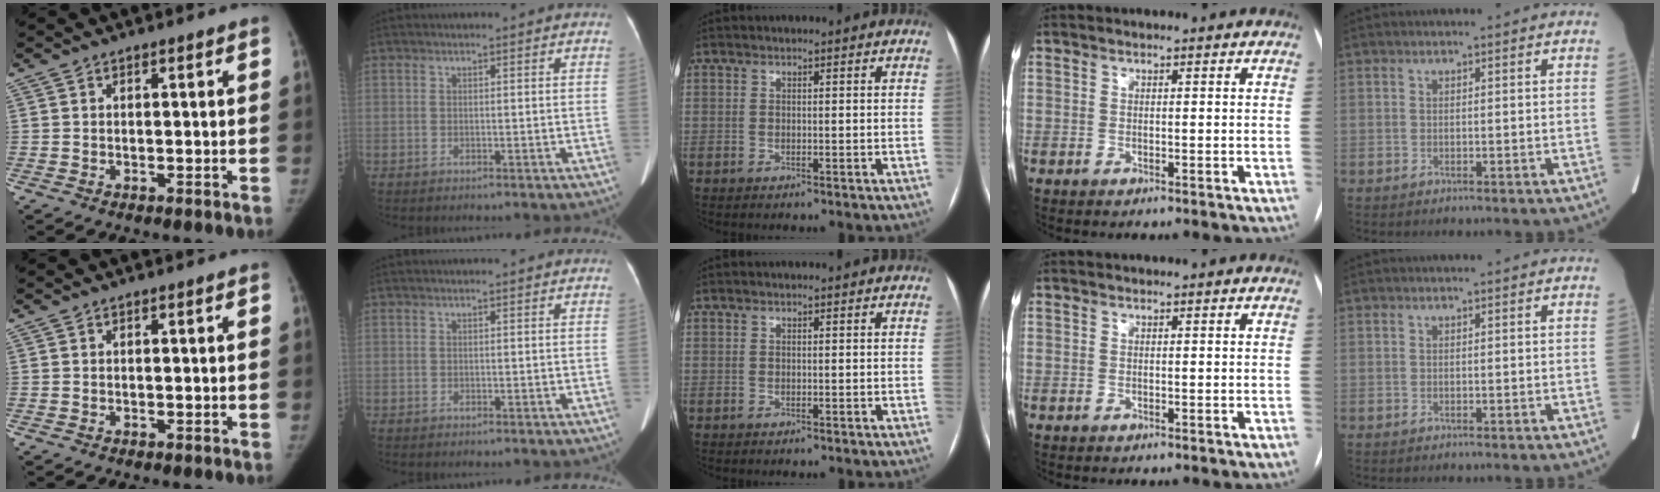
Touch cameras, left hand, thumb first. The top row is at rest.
{}